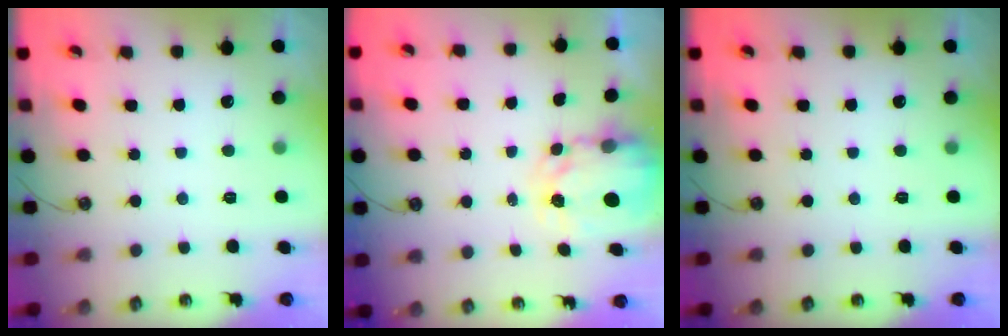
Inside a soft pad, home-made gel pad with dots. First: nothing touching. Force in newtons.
{"total": 4.0, "press": 3.9, "slide": 0.3}
{"total": 0.0}